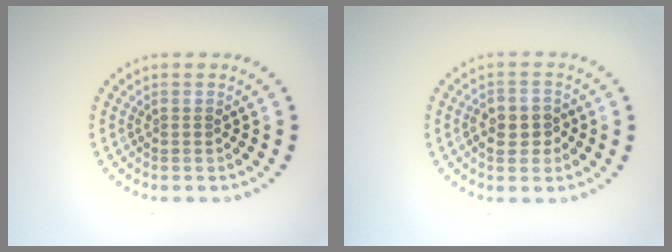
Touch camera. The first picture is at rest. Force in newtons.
{"total": 2.8, "press": 2.7, "slide": 0.6}